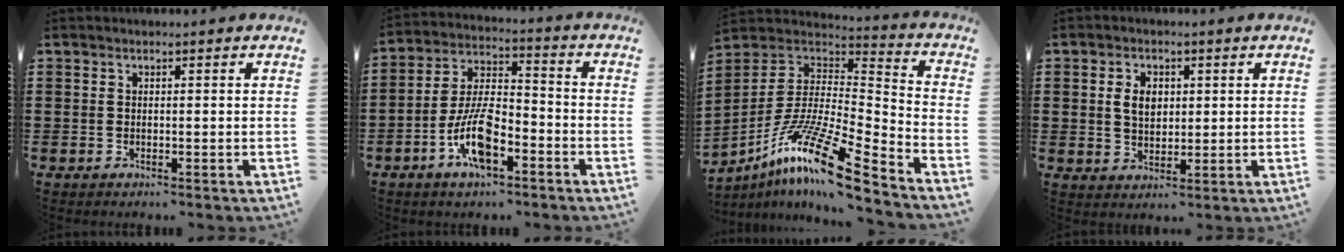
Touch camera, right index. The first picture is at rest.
{"total": 9.9, "force": [-4.6, 3.7, 7.9], "torque": [-0.176, -0.001, -0.085]}
{"total": 14.6, "force": [-9.8, 1.9, 10.7], "torque": [-0.203, 0.010, -0.186]}
{"total": 4.0, "force": [0.8, 2.7, 2.9], "torque": [-0.055, 0.008, 0.011]}